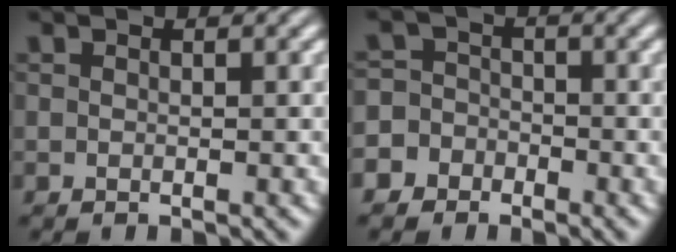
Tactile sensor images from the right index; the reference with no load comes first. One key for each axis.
{"total": 5.9, "fx": -2.7, "fy": 5.2, "fz": 0.7, "tx": -0.013, "ty": -0.020, "tz": -0.050}